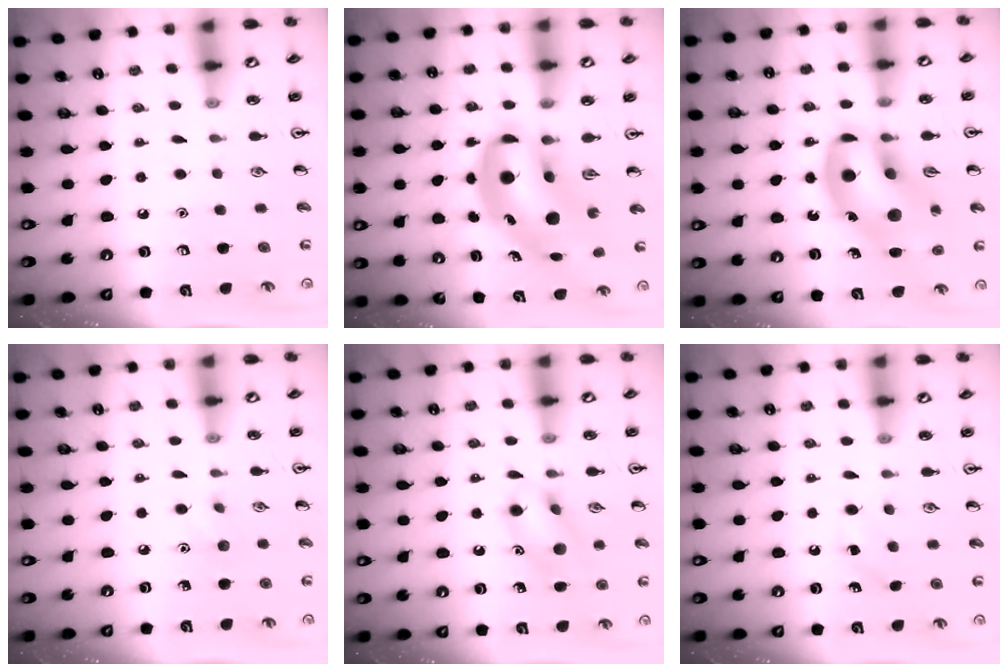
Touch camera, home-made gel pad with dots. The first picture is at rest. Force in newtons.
{"total": 9.6, "press": 9.1, "slide": 2.9}
{"total": 17.3, "press": 17.0, "slide": 3.3}
{"total": 5.5, "press": 5.2, "slide": 1.7}
{"total": 11.9, "press": 11.7, "slide": 2.1}
{"total": 2.8, "press": 2.6, "slide": 0.9}